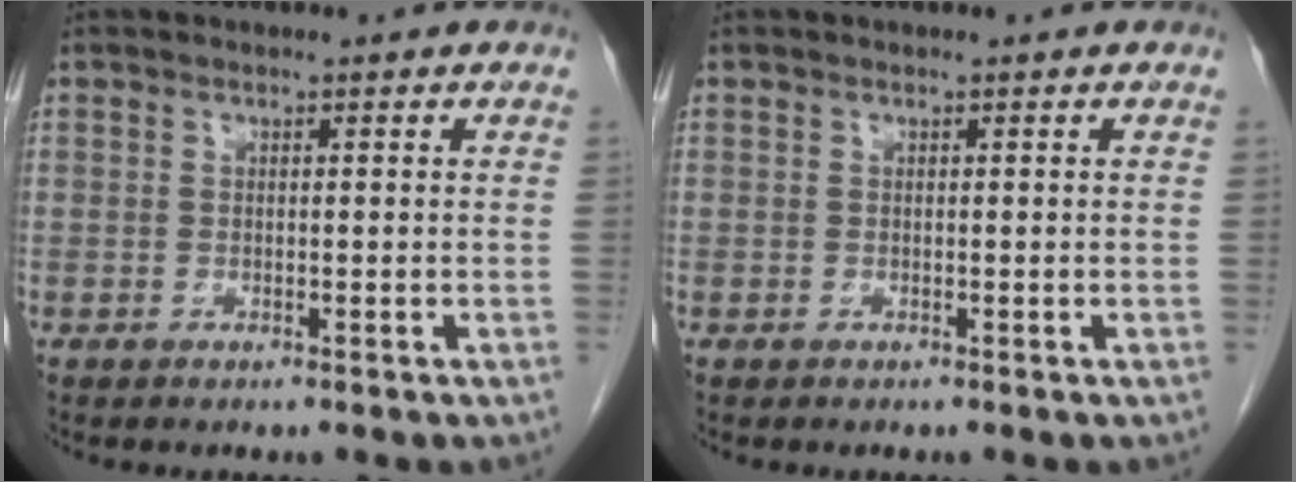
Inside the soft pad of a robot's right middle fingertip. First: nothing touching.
{"total": 0.0}